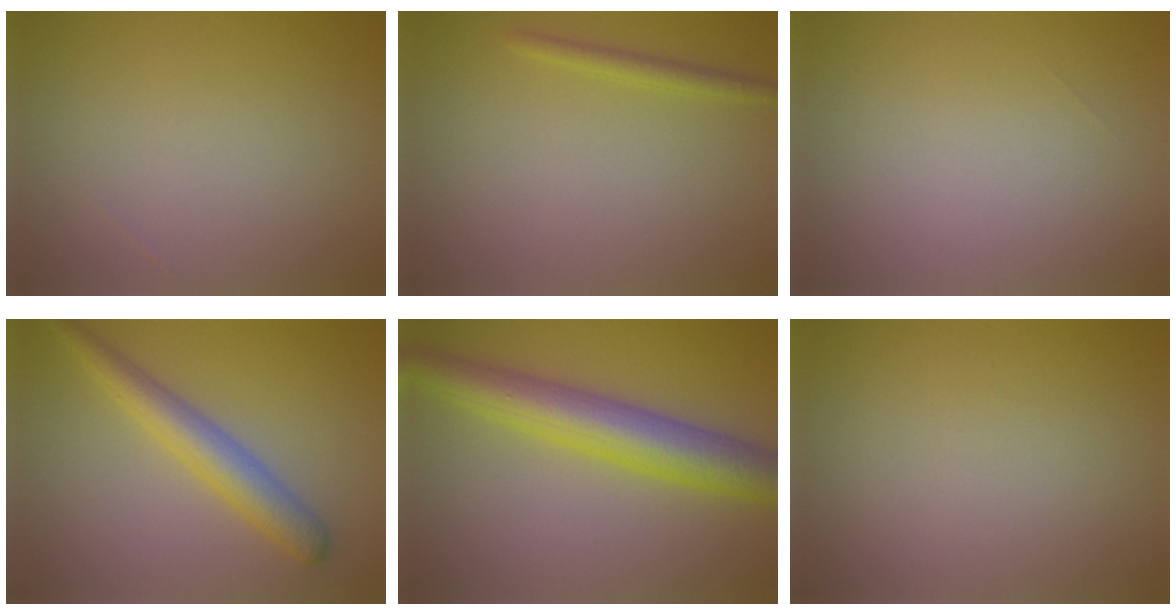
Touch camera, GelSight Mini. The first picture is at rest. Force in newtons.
{"total": 1.5, "press": 1.4, "slide": 0.1}
{"total": 0.0}
{"total": 4.3, "press": 4.3, "slide": 0.1}
{"total": 7.4, "press": 7.4, "slide": 0.0}
{"total": 0.0}